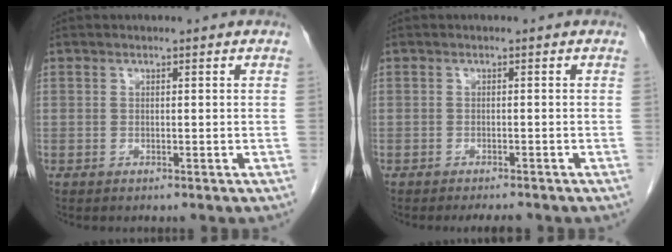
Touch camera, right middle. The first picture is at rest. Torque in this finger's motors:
{"motor_torque": [0.16, -0.08, 0.00, 0.00]}